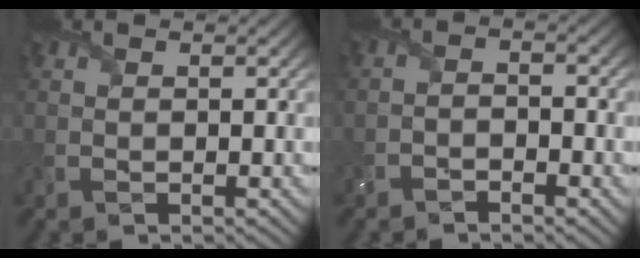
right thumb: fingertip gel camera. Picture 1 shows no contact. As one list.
[{"total": 2.4, "force": [-2.0, 0.6, 1.0], "torque": [-0.015, 0.003, -0.042]}]